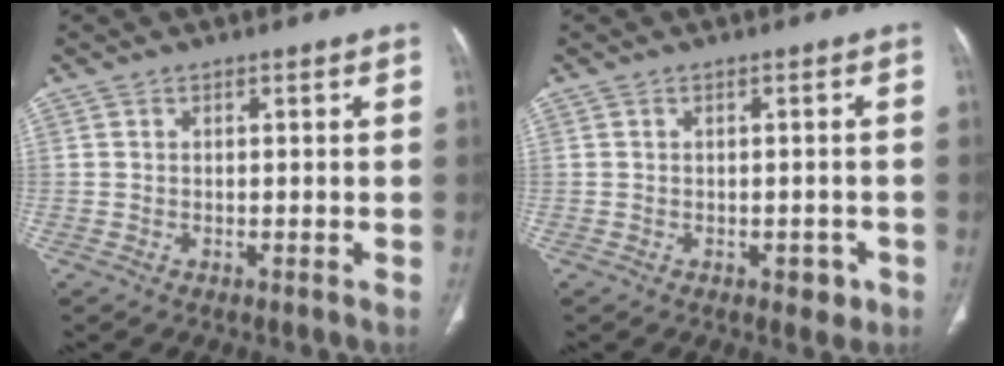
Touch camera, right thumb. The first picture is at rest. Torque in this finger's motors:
{"motor_torque": [0.40, 0.61, -0.26, 0.05, 0.07]}